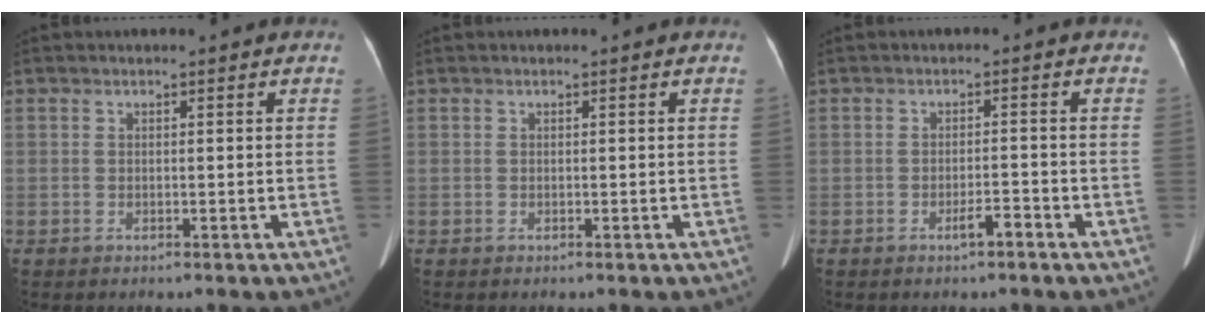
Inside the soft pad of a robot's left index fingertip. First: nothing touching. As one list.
[{"total": 0.0}, {"total": 2.3, "force": [-1.7, 0.3, 1.5], "torque": [-0.027, -0.002, -0.029]}]